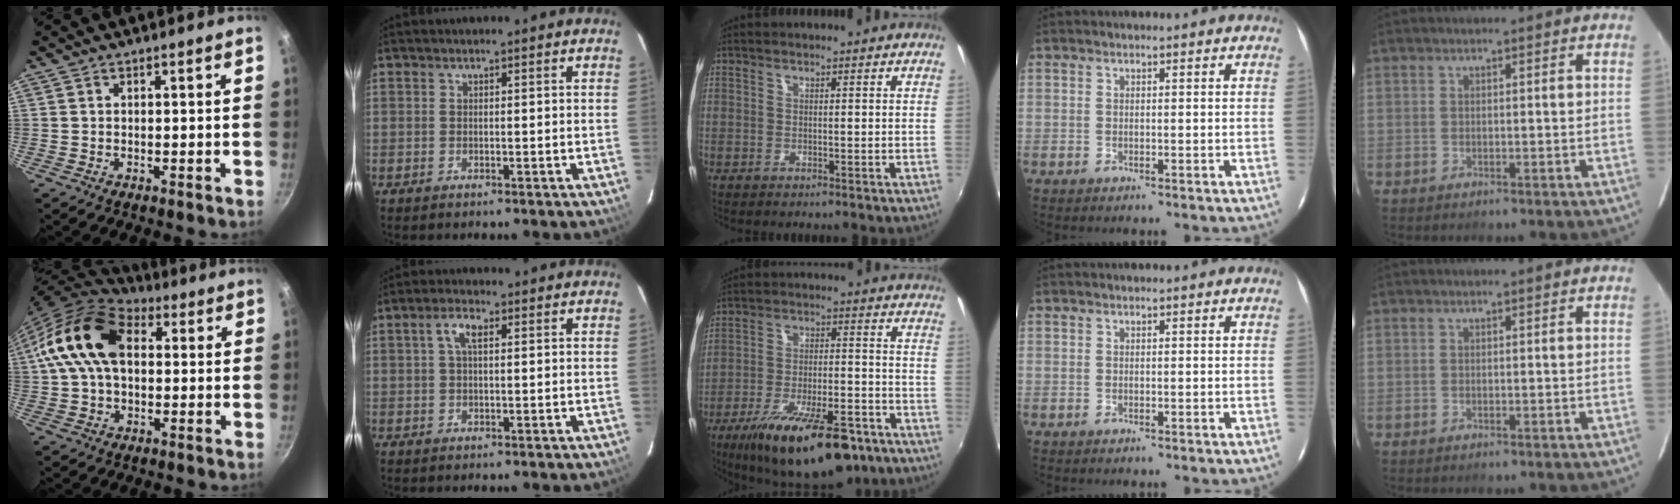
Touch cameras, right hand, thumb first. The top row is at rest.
{"thumb": {"total": 16.5, "force": [2.6, 10.9, 12.0], "torque": [-0.206, 0.025, 0.029]}, "index": {"total": 3.3, "force": [0.9, 1.4, 2.9], "torque": [-0.058, 0.011, 0.017]}, "middle": {"total": 20.8, "force": [-14.0, 6.8, 13.8], "torque": [-0.236, -0.032, -0.206]}}